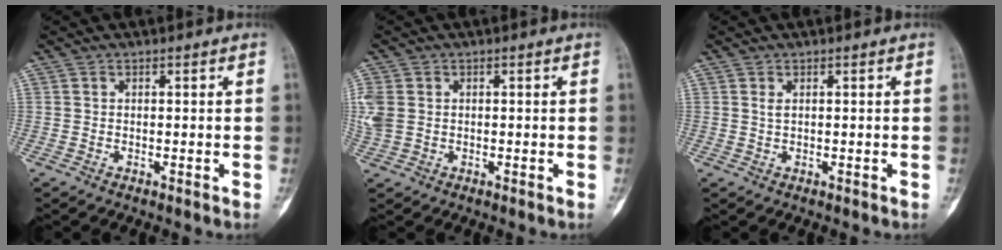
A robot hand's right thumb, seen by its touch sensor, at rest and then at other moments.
{"total": 5.3, "force": [0.2, 4.2, 3.2], "torque": [-0.093, 0.009, 0.009]}
{"total": 0.7, "force": [0.2, 0.3, 0.6], "torque": [-0.009, -0.002, 0.006]}